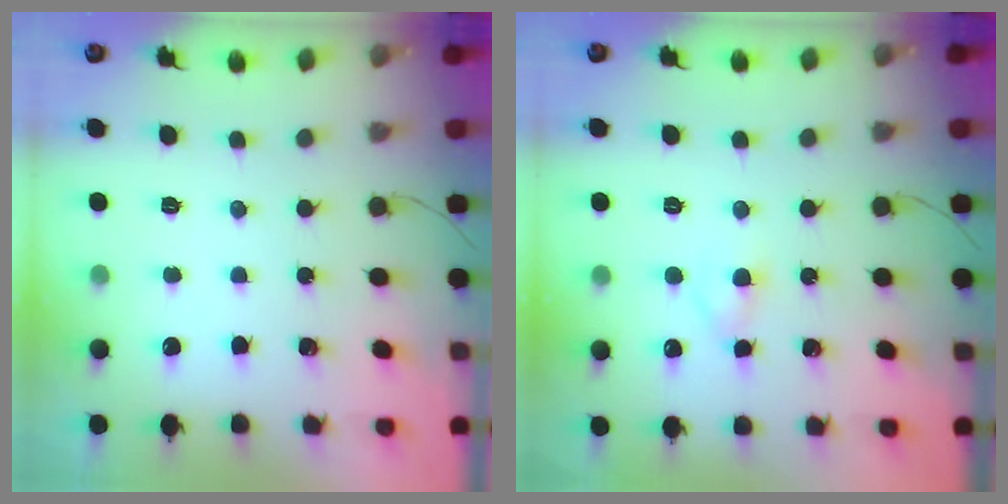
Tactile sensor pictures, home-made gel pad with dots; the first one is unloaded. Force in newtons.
{"total": 2.8, "press": 2.6, "slide": 1.1}